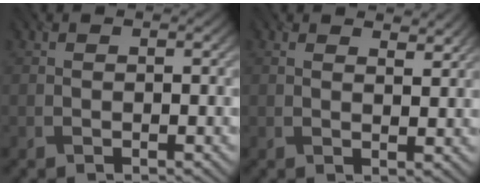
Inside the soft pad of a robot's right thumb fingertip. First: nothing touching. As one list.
[{"total": 3.6, "force": [2.7, 1.4, 2.0], "torque": [-0.041, -0.005, 0.046]}]